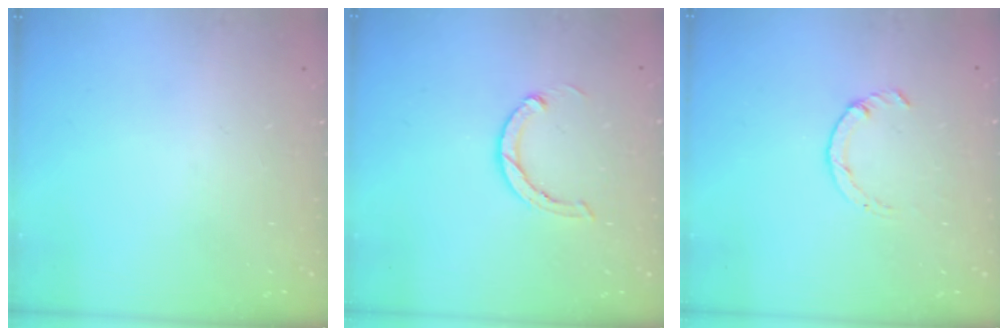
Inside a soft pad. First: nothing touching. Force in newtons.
{"total": 3.1, "press": 3.1, "slide": 0.1}
{"total": 2.2, "press": 2.1, "slide": 0.4}